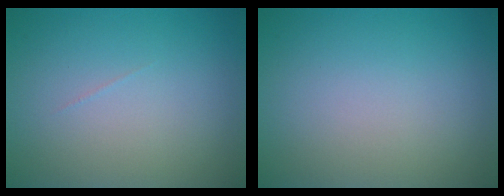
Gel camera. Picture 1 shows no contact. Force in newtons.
{"total": 0.0}